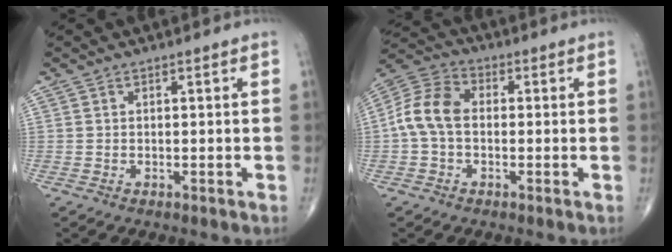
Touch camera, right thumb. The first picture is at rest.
{"total": 9.1, "force": [-0.5, 6.2, 6.6], "torque": [-0.129, 0.028, -0.021]}